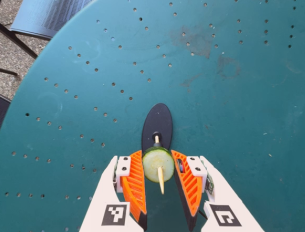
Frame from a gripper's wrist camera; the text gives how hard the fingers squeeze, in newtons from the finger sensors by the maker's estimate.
{"total": 10.8, "left": 10.3, "right": 11.3}